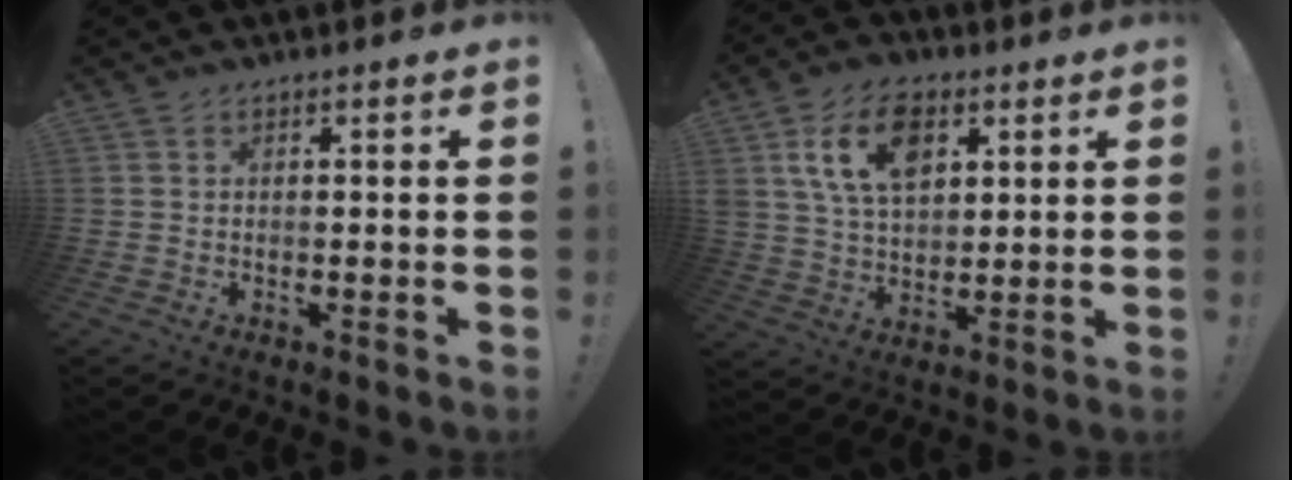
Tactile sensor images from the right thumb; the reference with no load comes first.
{"total": 14.5, "force": [6.1, 9.4, 9.2], "torque": [-0.164, -0.007, 0.114]}